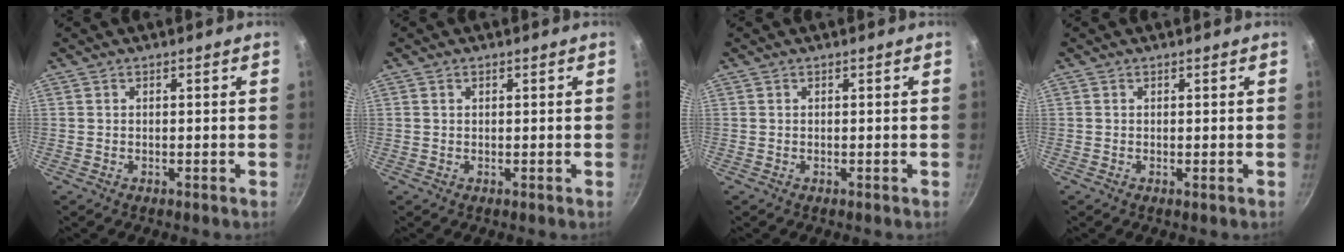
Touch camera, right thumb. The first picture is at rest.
{"total": 0.7, "force": [0.3, 0.5, 0.4], "torque": [-0.006, 0.003, 0.005]}
{"total": 0.0}
{"total": 0.0}